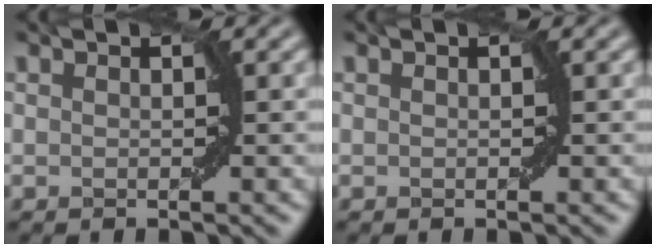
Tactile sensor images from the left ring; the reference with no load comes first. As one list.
[{"total": 0.0}]